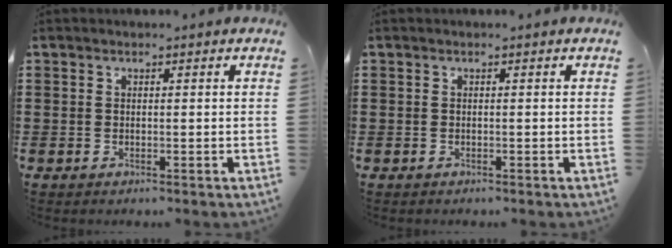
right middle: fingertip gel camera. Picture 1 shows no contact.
{"total": 0.0}